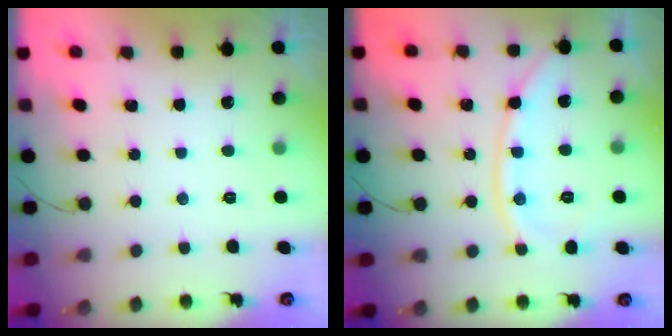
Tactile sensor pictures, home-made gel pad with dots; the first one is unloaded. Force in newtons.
{"total": 10.2, "press": 10.2, "slide": 0.9}